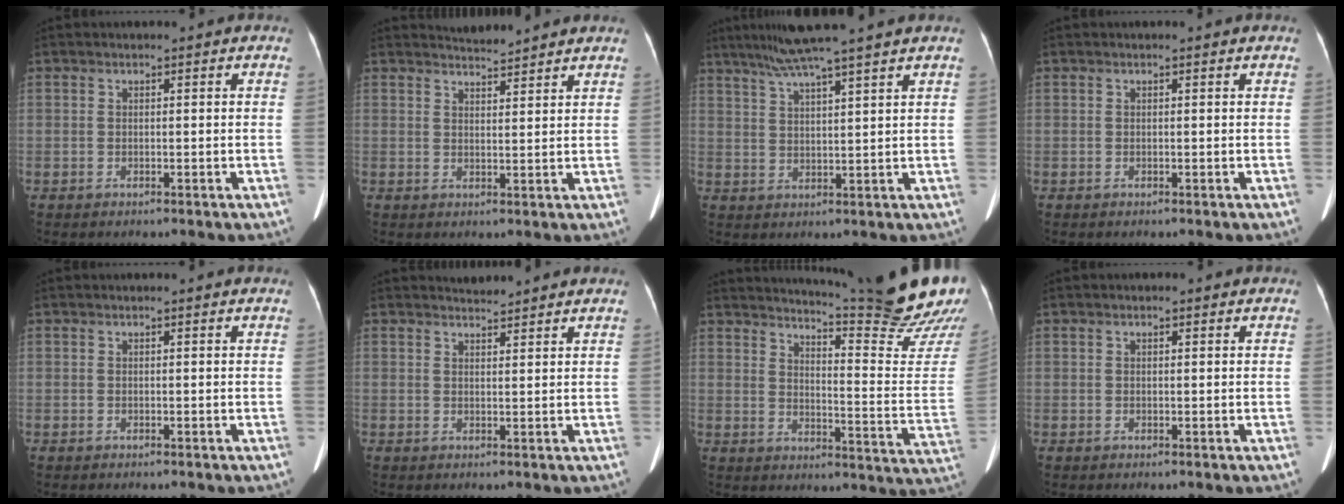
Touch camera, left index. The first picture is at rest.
{"total": 3.7, "force": [3.7, 0.1, 0.1], "torque": [-0.012, 0.013, 0.056]}
{"total": 8.9, "force": [7.2, -1.6, 5.0], "torque": [-0.087, 0.022, 0.117]}
{"total": 0.0}
{"total": 0.6, "force": [0.6, 0.0, 0.1], "torque": [-0.006, 0.003, 0.005]}
{"total": 2.4, "force": [2.4, 0.2, -0.2], "torque": [-0.006, 0.014, 0.038]}
{"total": 22.8, "force": [21.0, -0.9, 8.7], "torque": [-0.131, -0.135, 0.248]}
{"total": 0.8, "force": [0.4, 0.5, 0.5], "torque": [-0.012, 0.004, 0.005]}